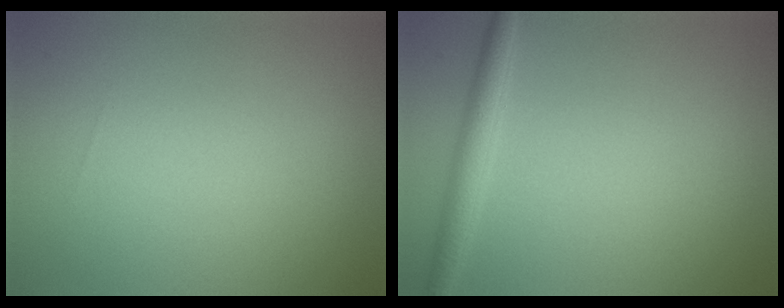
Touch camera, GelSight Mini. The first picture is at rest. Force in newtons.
{"total": 2.2, "press": 2.2, "slide": 0.1}